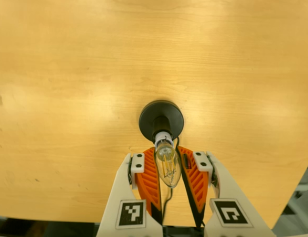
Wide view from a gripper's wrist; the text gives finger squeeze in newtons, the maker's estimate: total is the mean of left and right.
{"total": 14.1, "left": 14.3, "right": 14.0}